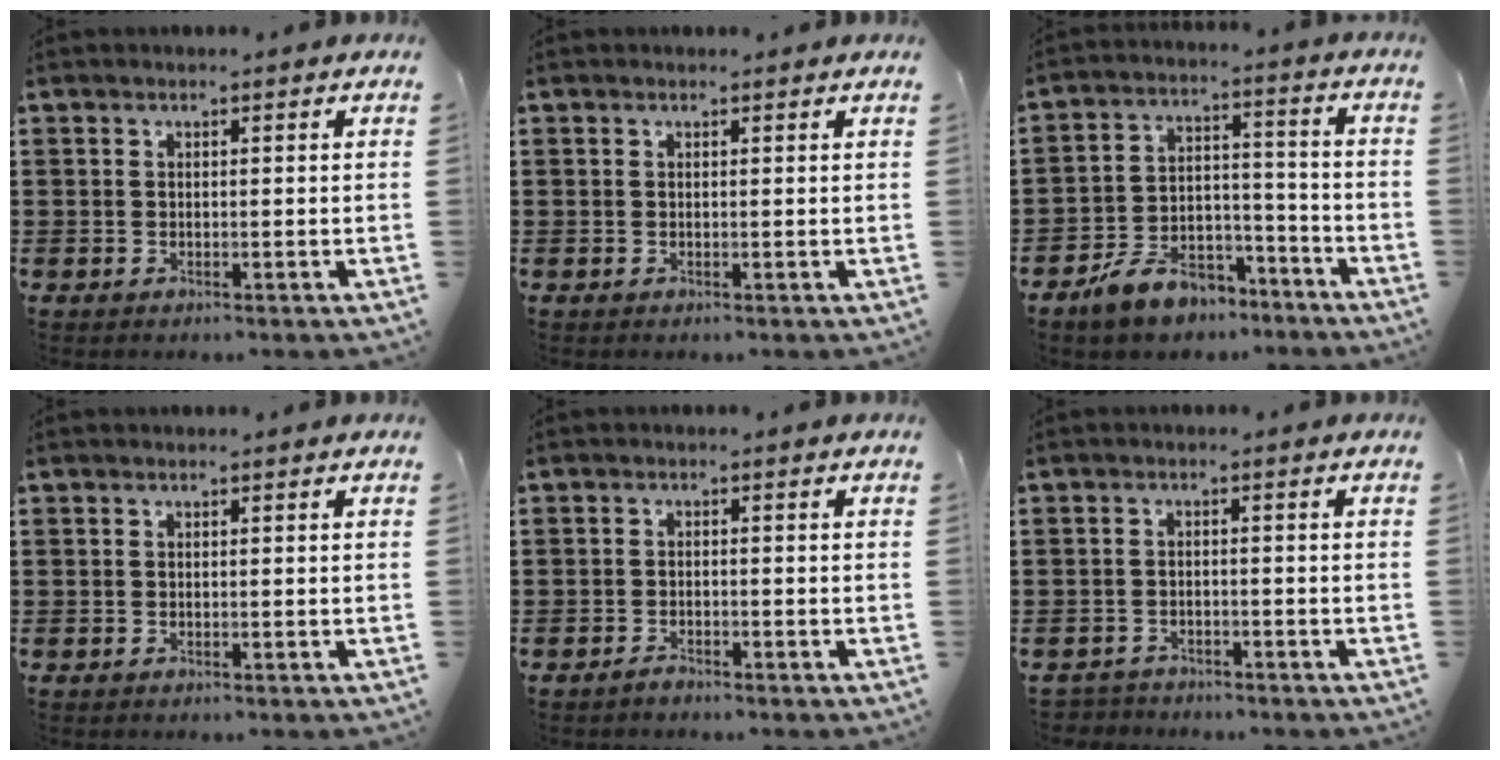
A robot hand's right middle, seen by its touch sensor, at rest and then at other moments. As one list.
[{"total": 0.0}, {"total": 8.3, "force": [-7.2, 3.5, 2.4], "torque": [-0.049, 0.031, -0.138]}, {"total": 0.0}, {"total": 1.2, "force": [-1.2, 0.3, 0.3], "torque": [-0.010, -0.003, -0.023]}, {"total": 2.0, "force": [-2.0, 0.3, -0.3], "torque": [-0.004, -0.002, -0.045]}]